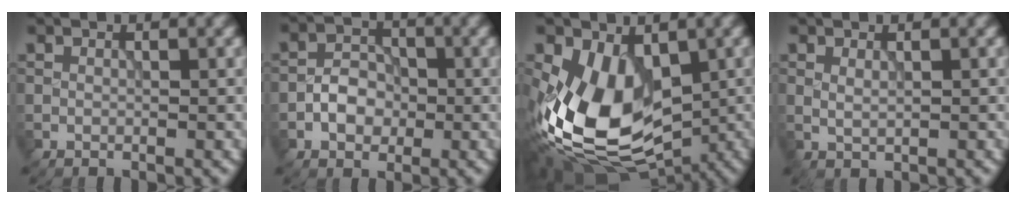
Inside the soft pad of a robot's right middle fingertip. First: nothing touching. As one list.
[{"total": 2.8, "force": [-0.9, 2.2, 1.6], "torque": [-0.023, 0.006, -0.018]}, {"total": 10.4, "force": [-1.1, 6.9, 7.7], "torque": [-0.159, -0.025, -0.014]}, {"total": 0.7, "force": [0.4, 0.2, 0.5], "torque": [-0.014, 0.001, 0.009]}]